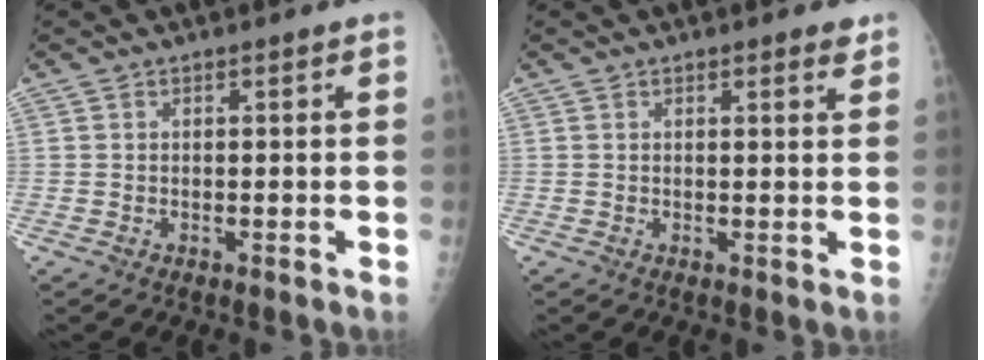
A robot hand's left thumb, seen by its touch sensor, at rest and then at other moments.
{"total": 2.0, "force": [1.6, 0.5, 1.1], "torque": [-0.006, -0.008, 0.018]}